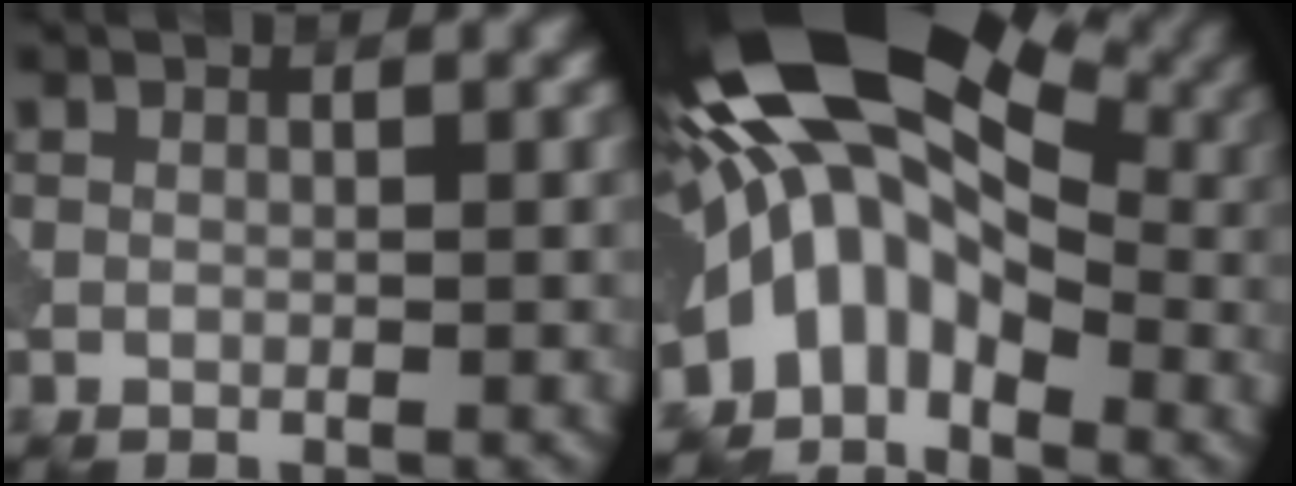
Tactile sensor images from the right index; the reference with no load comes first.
{"total": 14.9, "force": [0.8, 8.3, 12.4], "torque": [-0.198, 0.029, 0.001]}